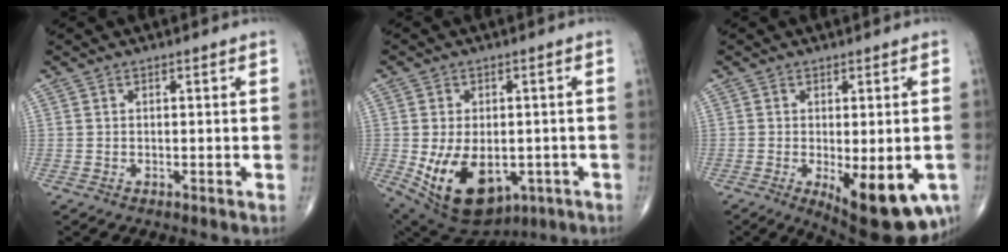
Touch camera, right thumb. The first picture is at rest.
{"total": 16.2, "force": [-4.5, 10.3, 11.7], "torque": [-0.196, -0.004, -0.044]}
{"total": 13.9, "force": [-4.8, 5.2, 12.0], "torque": [-0.134, -0.014, -0.053]}